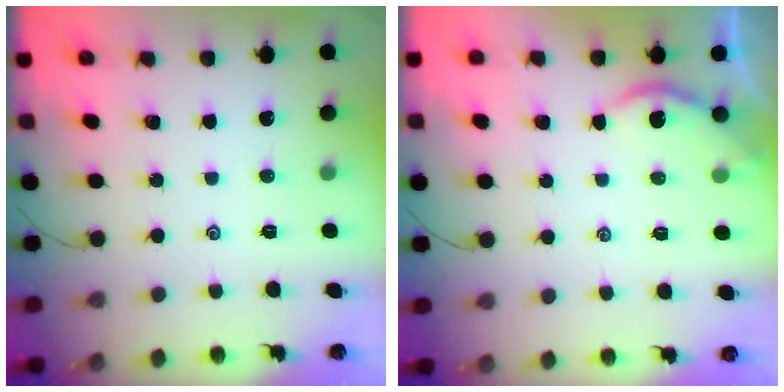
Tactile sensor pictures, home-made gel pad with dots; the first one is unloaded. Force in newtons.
{"total": 2.7, "press": 2.7, "slide": 0.2}